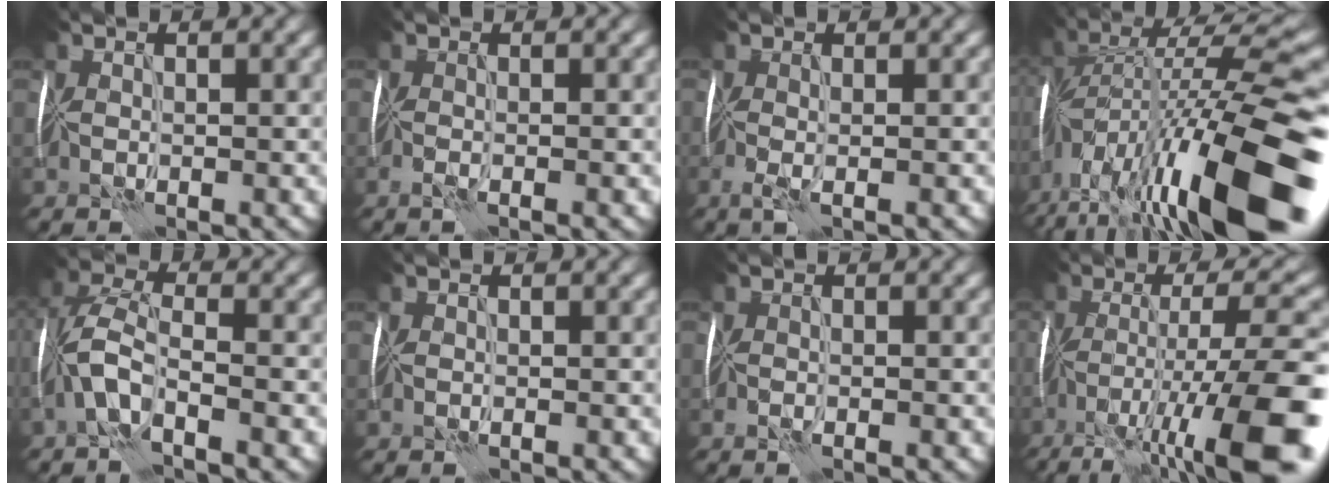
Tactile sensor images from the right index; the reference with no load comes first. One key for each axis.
{"total": 1.2, "fx": -0.4, "fy": 0.1, "fz": 1.1, "tx": -0.020, "ty": -0.002, "tz": -0.010}
{"total": 2.0, "fx": -0.4, "fy": 0.3, "fz": 1.9, "tx": -0.037, "ty": -0.003, "tz": -0.009}
{"total": 17.2, "fx": -6.9, "fy": 4.8, "fz": 15.1, "tx": -0.256, "ty": 0.032, "tz": -0.131}
{"total": 4.9, "fx": -2.3, "fy": 1.6, "fz": 4.0, "tx": -0.093, "ty": 0.007, "tz": -0.061}
{"total": 0.0}
{"total": 0.9, "fx": -0.4, "fy": 0.0, "fz": 0.8, "tx": -0.015, "ty": 0.000, "tz": -0.009}
{"total": 15.0, "fx": -7.1, "fy": 3.5, "fz": 12.8, "tx": -0.213, "ty": 0.007, "tz": -0.113}